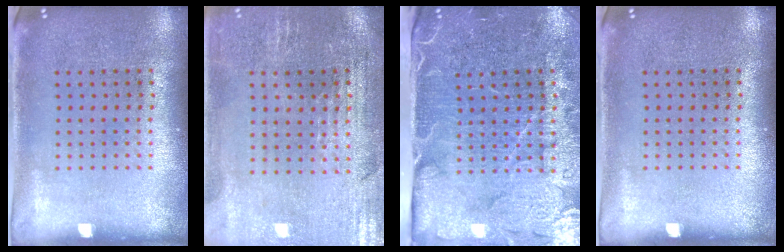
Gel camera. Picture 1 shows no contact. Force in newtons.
{"total": 0.9, "press": 0.8, "slide": 0.4}
{"total": 4.6, "press": 3.9, "slide": 2.5}
{"total": 0.0}